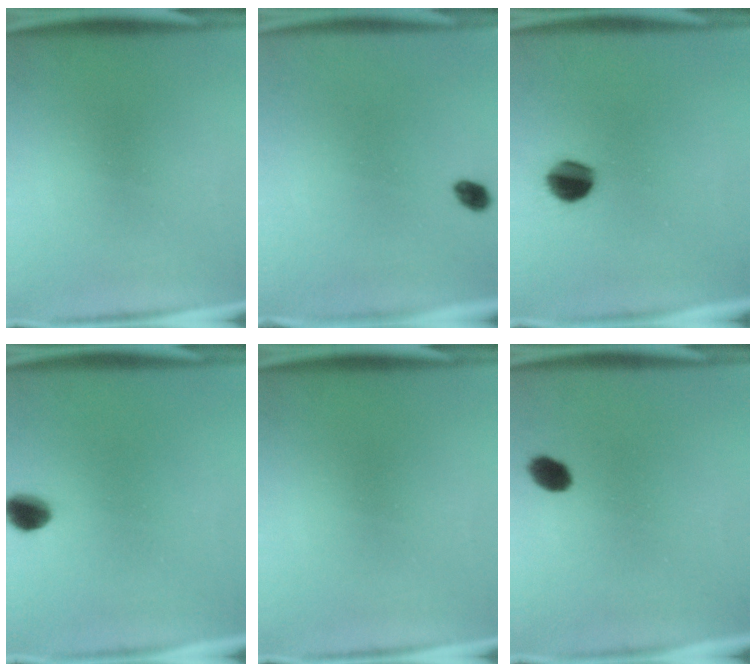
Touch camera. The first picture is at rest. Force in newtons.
{"total": 2.0}
{"total": 7.8}
{"total": 4.7}
{"total": 0.0}
{"total": 3.7}